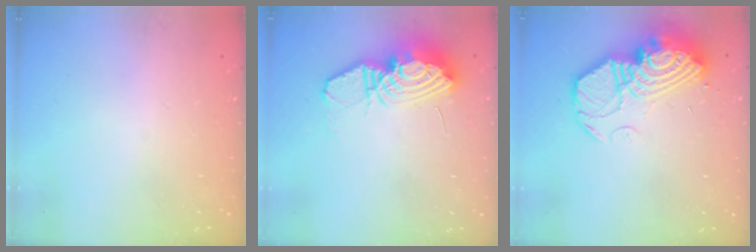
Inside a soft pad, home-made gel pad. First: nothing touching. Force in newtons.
{"total": 14.4, "press": 14.4, "slide": 1.4}
{"total": 18.5, "press": 18.4, "slide": 1.7}